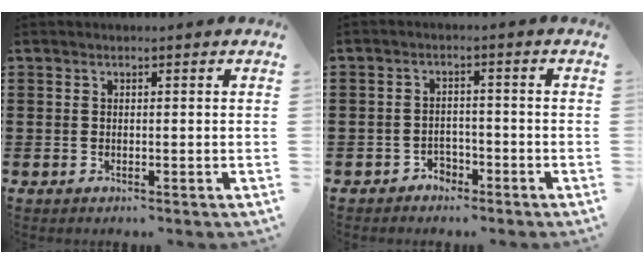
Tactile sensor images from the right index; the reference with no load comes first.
{"total": 2.3, "force": [-1.9, 1.3, 0.2], "torque": [-0.012, 0.000, -0.042]}